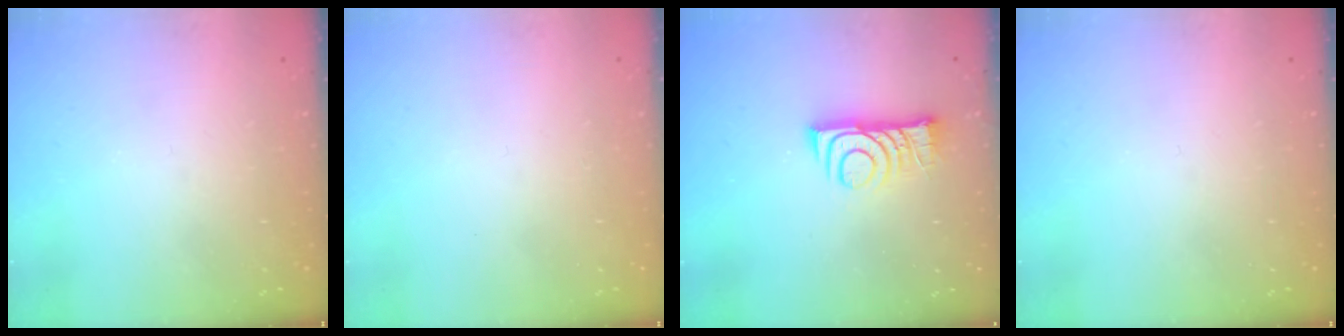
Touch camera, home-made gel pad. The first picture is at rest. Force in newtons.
{"total": 1.6, "press": 1.6, "slide": 0.1}
{"total": 9.0, "press": 8.9, "slide": 0.9}
{"total": 0.0}